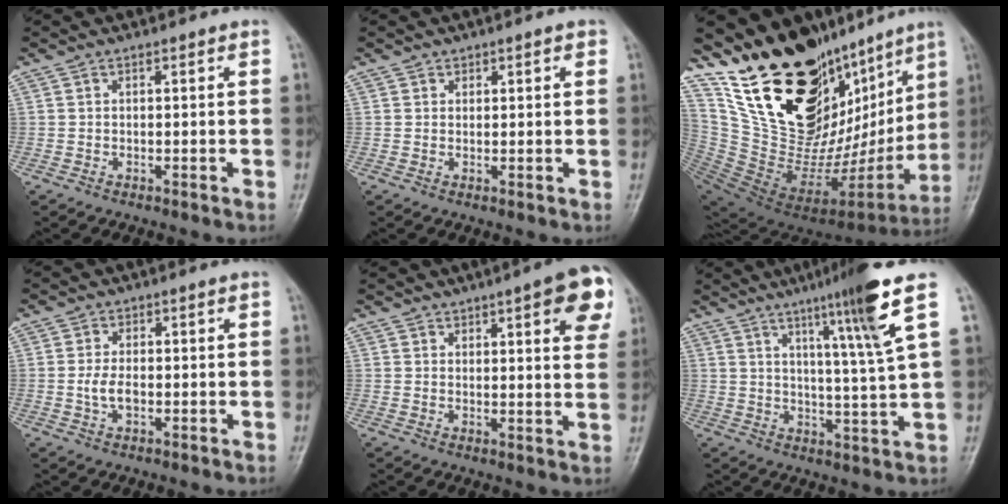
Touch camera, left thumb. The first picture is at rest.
{"total": 1.6, "force": [0.9, 1.1, 0.6], "torque": [0.010, -0.003, 0.008]}
{"total": 34.4, "force": [19.6, 17.2, 22.5], "torque": [-0.309, -0.067, 0.340]}
{"total": 3.5, "force": [-0.5, 2.2, 2.7], "torque": [-0.051, 0.007, -0.011]}
{"total": 11.7, "force": [5.9, 3.9, 9.3], "torque": [-0.078, -0.019, 0.068]}
{"total": 12.7, "force": [6.6, -1.0, 10.8], "torque": [-0.171, -0.030, 0.103]}